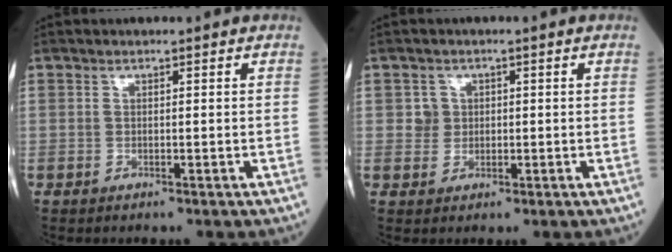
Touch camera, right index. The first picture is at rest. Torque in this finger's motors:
{"motor_torque": [0.06, 0.00, -0.02, -0.01]}